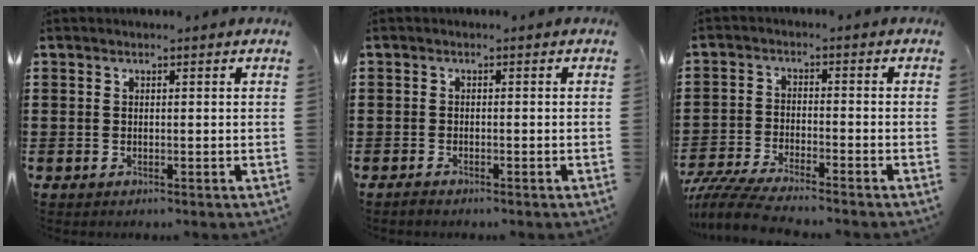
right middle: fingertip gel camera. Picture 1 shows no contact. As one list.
[{"total": 0.8, "force": [-0.7, 0.2, 0.2], "torque": [-0.008, -0.003, -0.015]}, {"total": 5.1, "force": [-4.8, 0.1, 1.7], "torque": [-0.048, -0.013, -0.098]}]